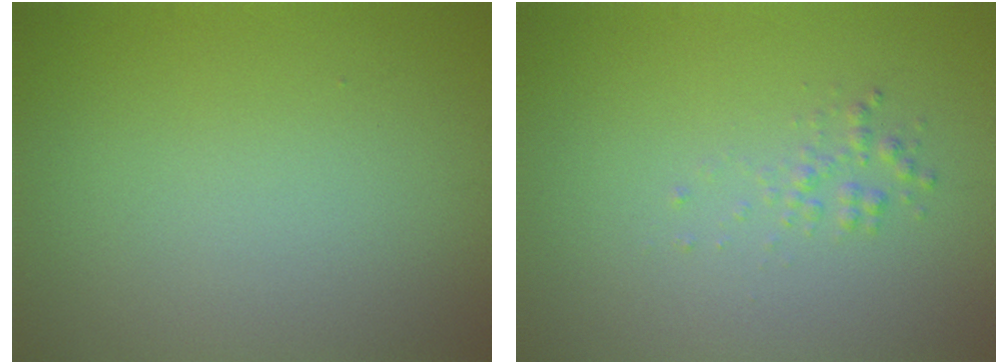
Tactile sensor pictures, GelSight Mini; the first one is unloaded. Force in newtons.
{"total": 1.2, "press": 1.2, "slide": 0.0}